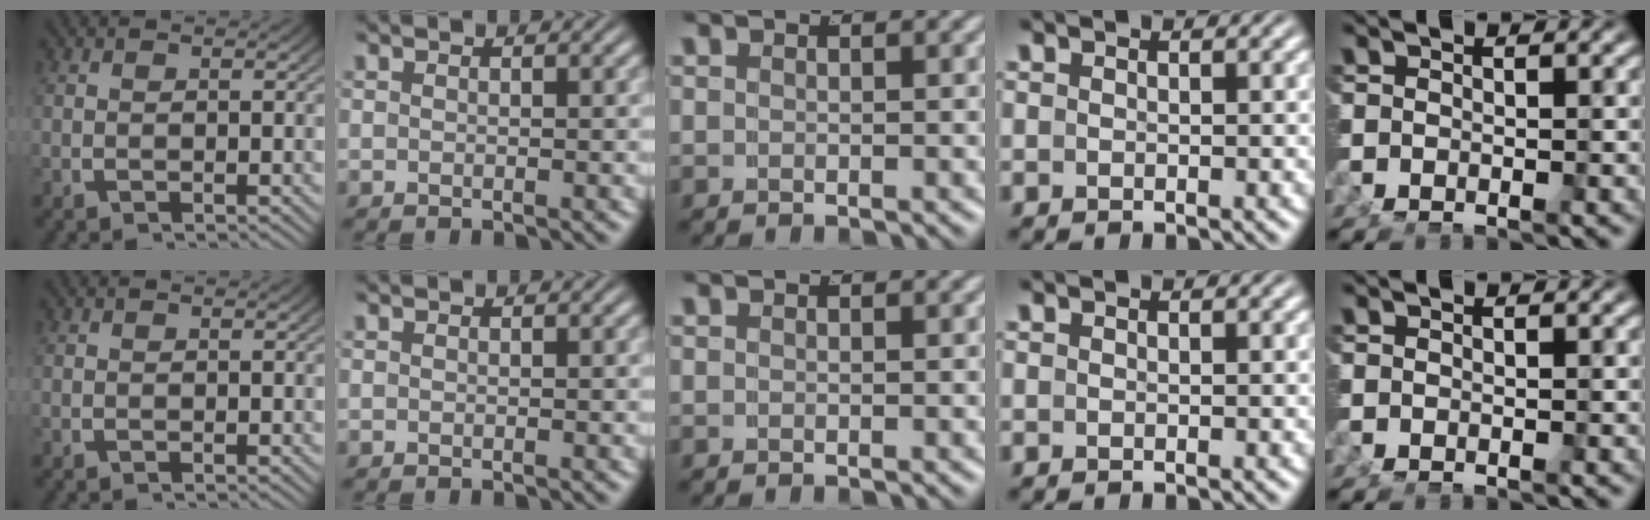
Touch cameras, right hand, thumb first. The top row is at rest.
{}